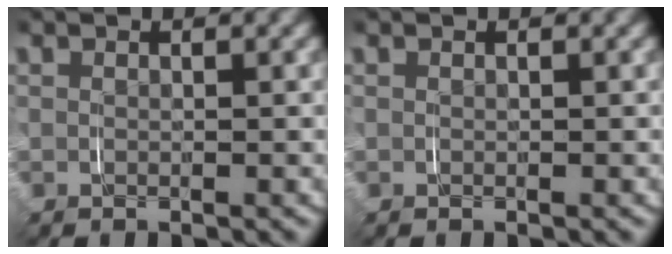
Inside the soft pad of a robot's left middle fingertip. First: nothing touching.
{"total": 0.0}